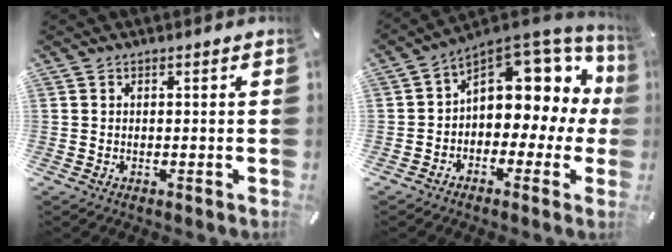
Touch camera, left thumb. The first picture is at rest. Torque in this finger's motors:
{"motor_torque": [1.67, 3.34, 0.57, 0.07, 0.18]}